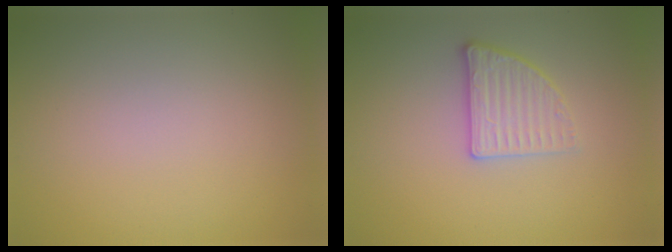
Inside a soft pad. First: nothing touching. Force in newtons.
{"total": 2.6, "press": 2.4, "slide": 1.0}